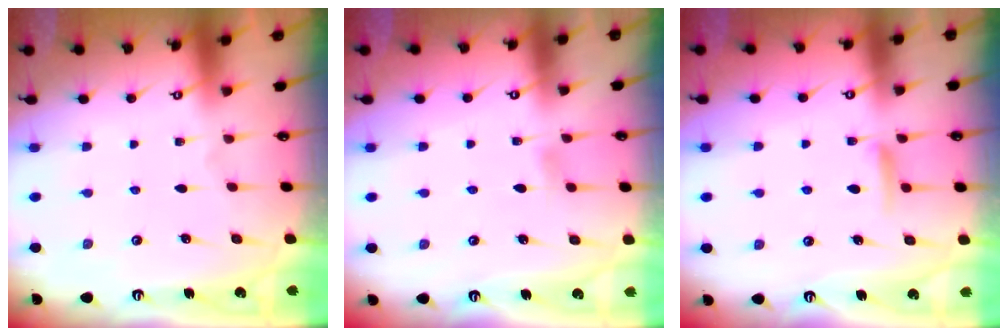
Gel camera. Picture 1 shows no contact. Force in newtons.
{"total": 4.1, "press": 4.1, "slide": 0.6}
{"total": 7.2, "press": 7.1, "slide": 0.8}